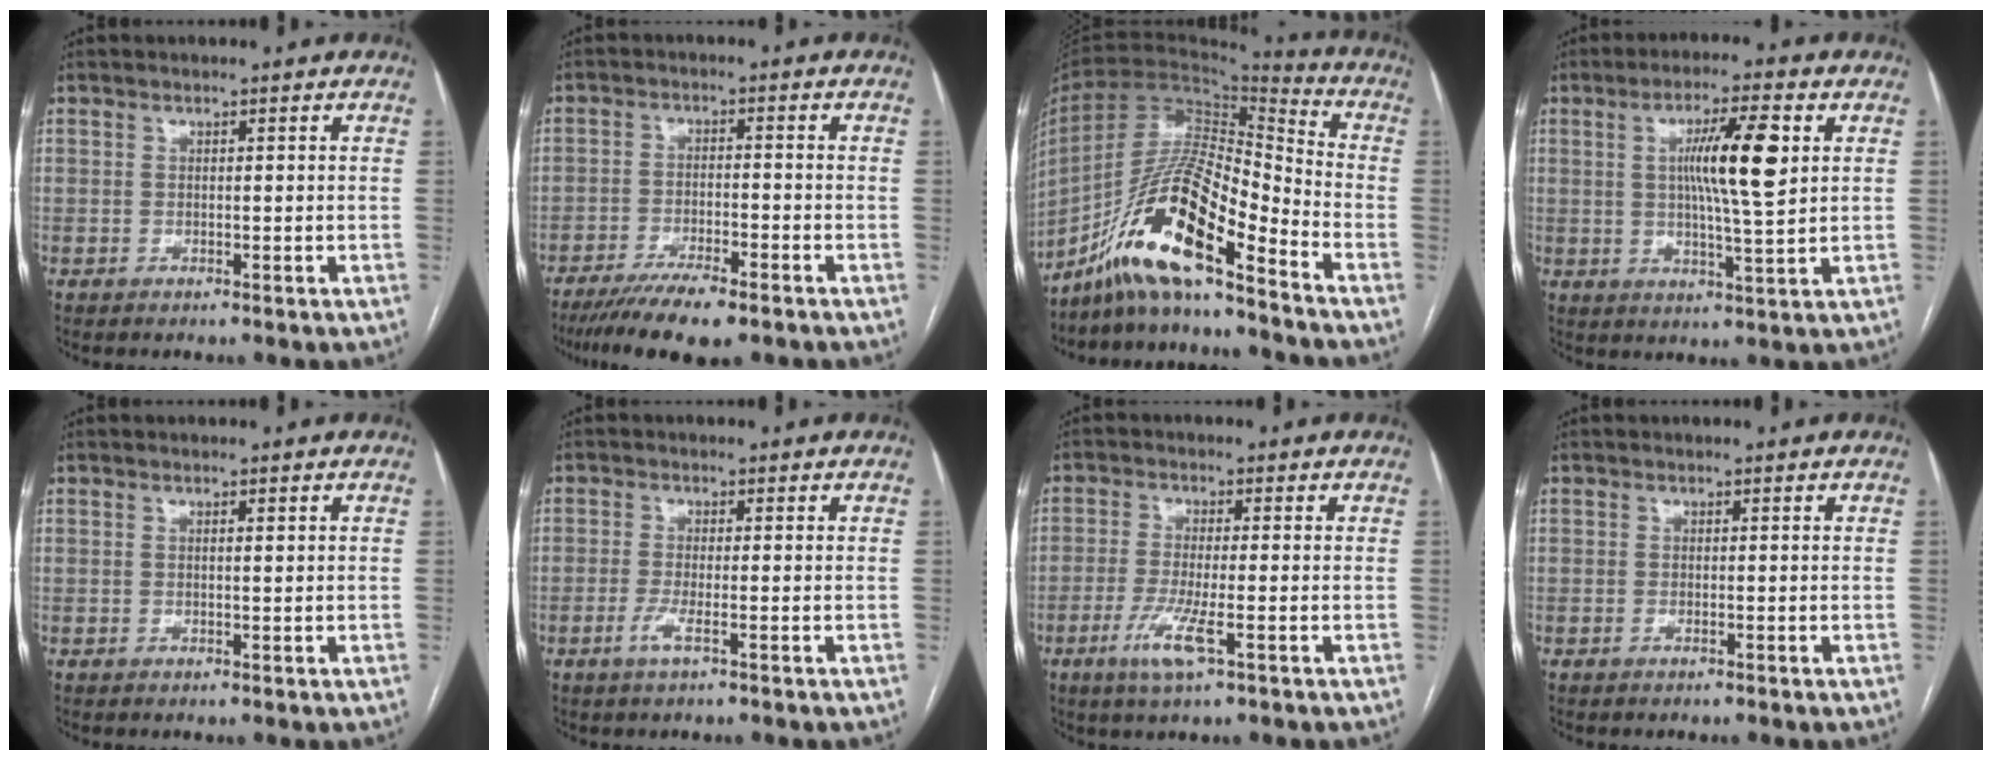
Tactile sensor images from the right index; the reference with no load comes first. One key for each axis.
{"total": 9.7, "fx": -7.4, "fy": 1.4, "fz": 6.1, "tx": -0.099, "ty": -0.020, "tz": -0.121}
{"total": 16.2, "fx": -11.1, "fy": 1.7, "fz": 11.6, "tx": -0.221, "ty": 0.004, "tz": -0.204}
{"total": 9.8, "fx": 2.2, "fy": 0.3, "fz": 9.5, "tx": -0.164, "ty": 0.002, "tz": 0.037}
{"total": 0.6, "fx": 0.3, "fy": -0.1, "fz": 0.5, "tx": -0.010, "ty": 0.000, "tz": 0.004}
{"total": 2.5, "fx": -1.1, "fy": 0.2, "fz": 2.2, "tx": -0.046, "ty": -0.004, "tz": -0.023}
{"total": 5.8, "fx": -2.5, "fy": 0.4, "fz": 5.2, "tx": -0.107, "ty": -0.013, "tz": -0.048}
{"total": 0.0}